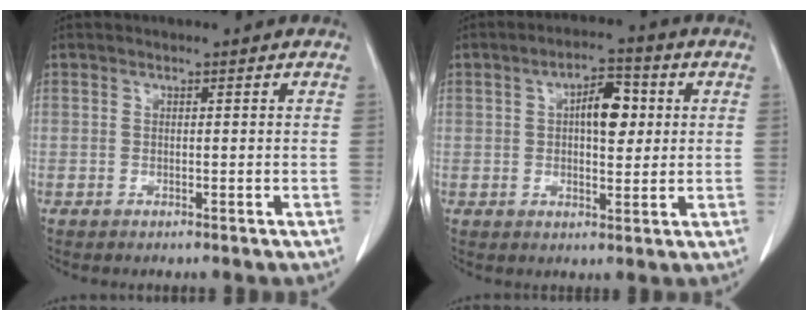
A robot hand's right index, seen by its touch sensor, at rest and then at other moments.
{"total": 6.6, "force": [1.4, 2.7, 5.9], "torque": [-0.093, 0.014, 0.021]}